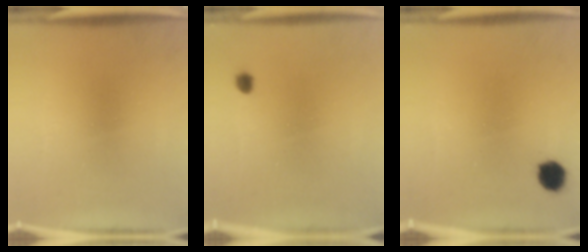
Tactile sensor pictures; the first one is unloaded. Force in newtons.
{"total": 1.3}
{"total": 4.1}